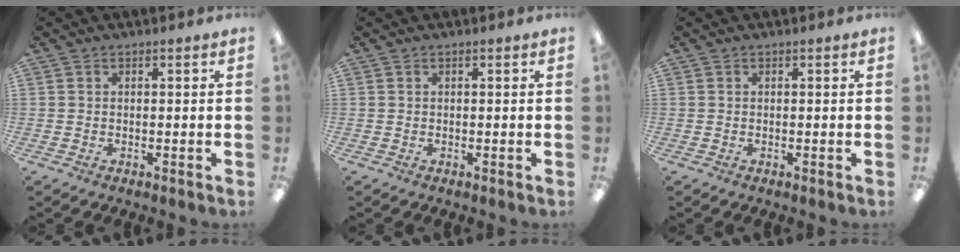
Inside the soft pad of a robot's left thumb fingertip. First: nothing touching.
{"total": 0.0}
{"total": 0.0}